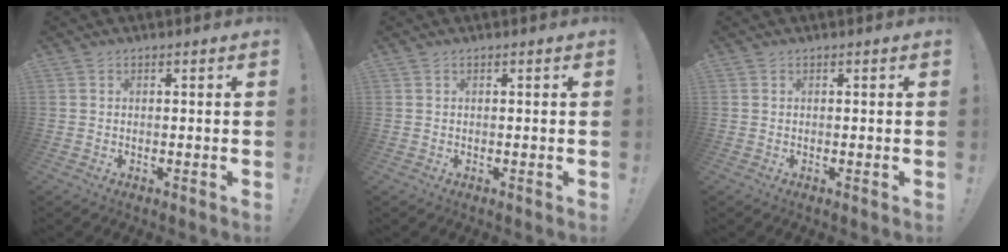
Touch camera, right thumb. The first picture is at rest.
{"total": 0.0}
{"total": 0.0}